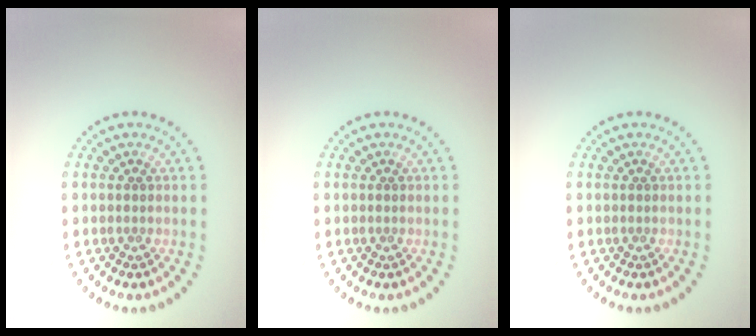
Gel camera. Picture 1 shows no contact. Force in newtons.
{"total": 0.0}
{"total": 0.0}